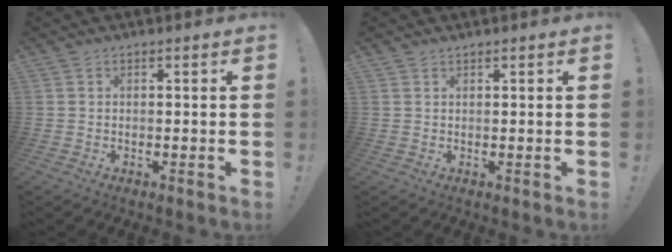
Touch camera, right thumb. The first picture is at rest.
{"total": 0.6, "force": [0.6, 0.1, 0.1], "torque": [0.004, -0.004, 0.010]}